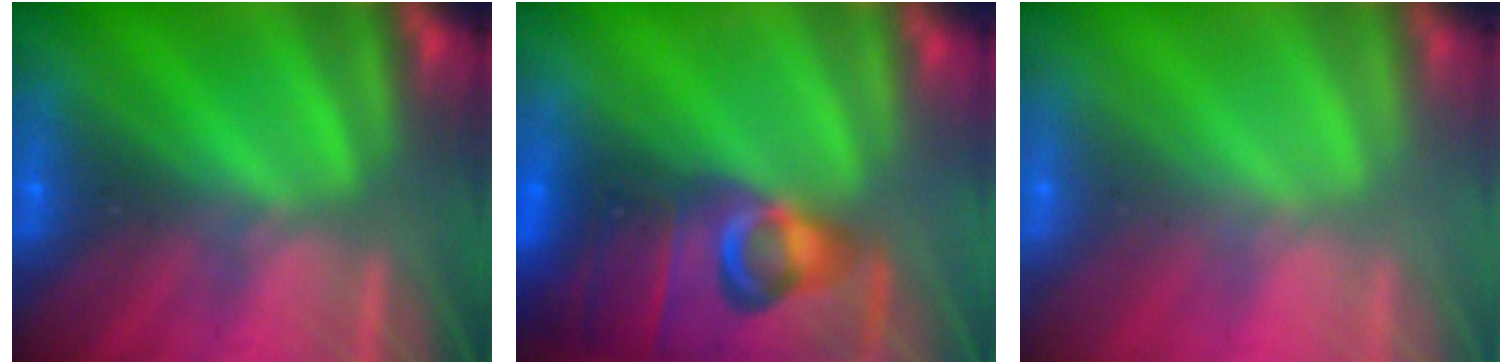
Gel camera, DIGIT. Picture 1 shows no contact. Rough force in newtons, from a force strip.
{"total": 8.3}
{"total": 2.9}